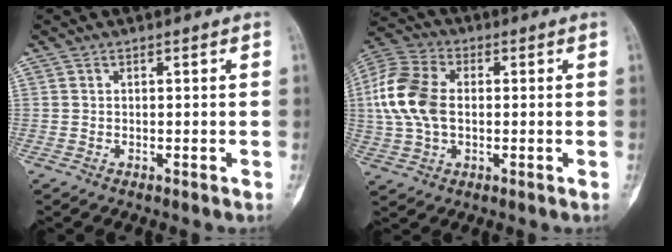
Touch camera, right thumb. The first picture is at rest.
{"total": 12.9, "force": [0.5, 8.4, 9.8], "torque": [-0.206, 0.019, 0.004]}